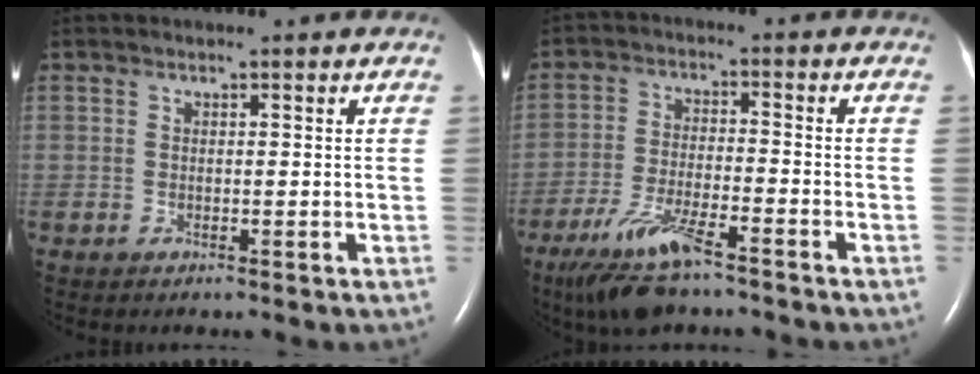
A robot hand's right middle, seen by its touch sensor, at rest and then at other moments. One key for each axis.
{"total": 9.5, "fx": -6.6, "fy": 1.5, "fz": 6.6, "tx": -0.140, "ty": -0.024, "tz": -0.121}